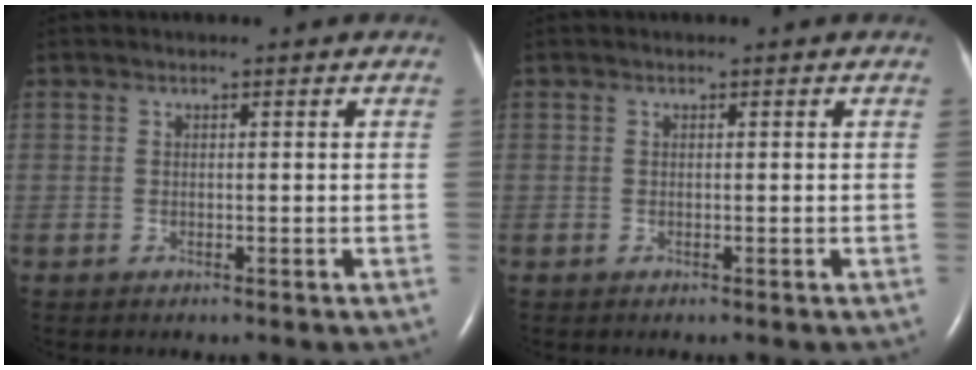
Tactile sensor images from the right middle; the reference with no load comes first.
{"total": 0.0}